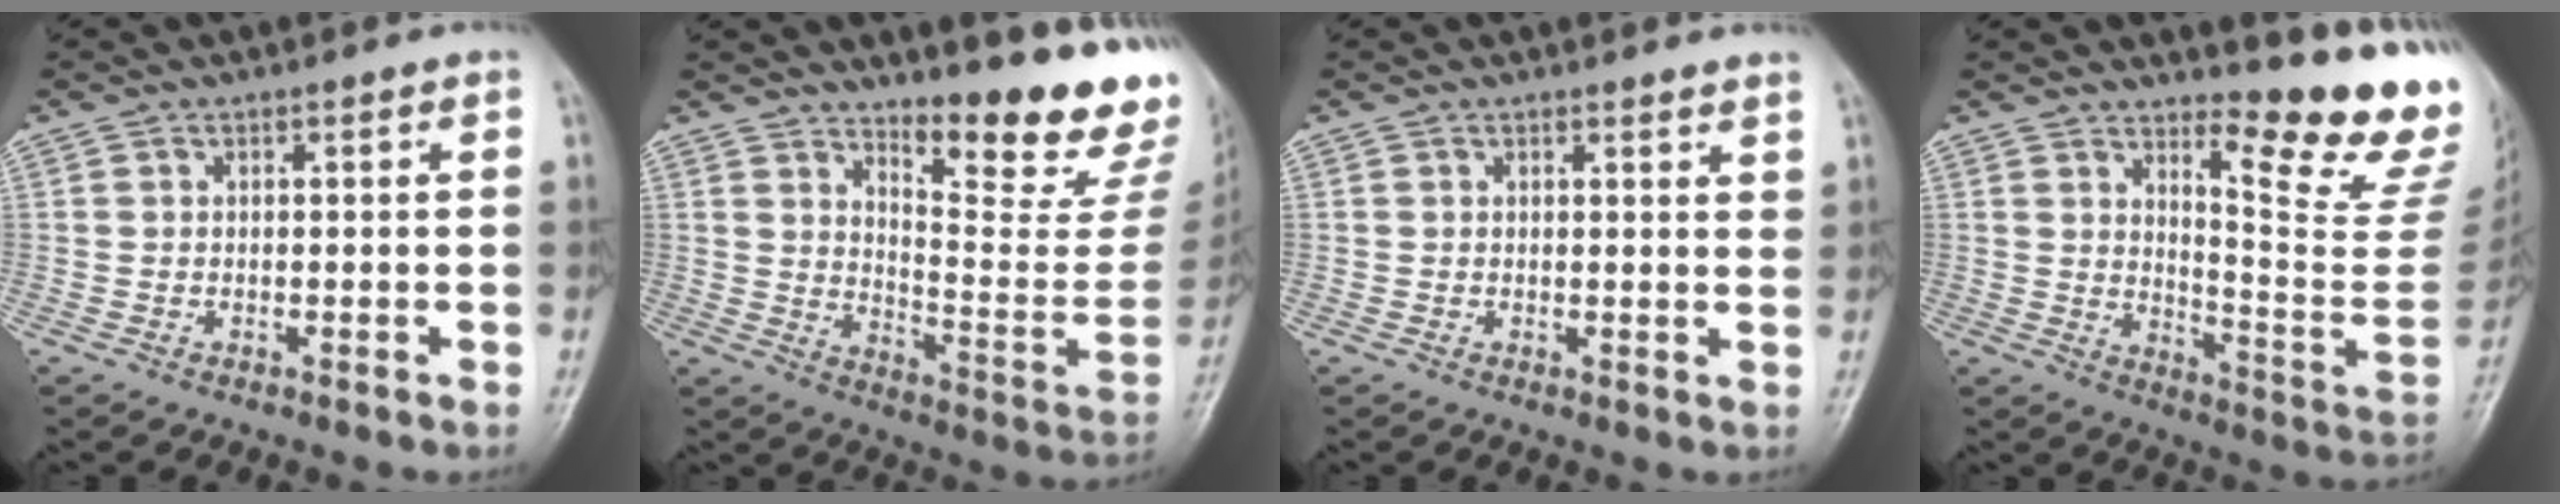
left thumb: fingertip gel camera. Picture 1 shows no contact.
{"total": 20.4, "force": [16.2, 4.0, 11.6], "torque": [-0.126, -0.150, 0.223]}
{"total": 2.5, "force": [2.2, 0.6, 1.1], "torque": [-0.008, -0.013, 0.024]}
{"total": 17.7, "force": [12.8, 2.5, 11.9], "torque": [-0.132, -0.145, 0.180]}